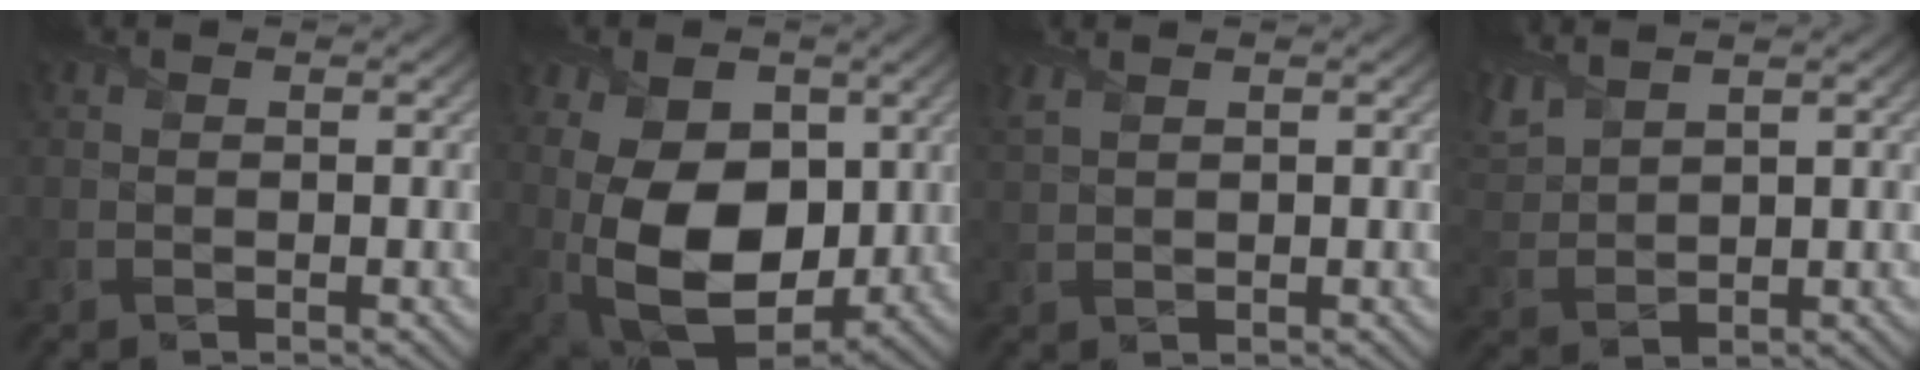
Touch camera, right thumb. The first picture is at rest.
{"total": 16.3, "force": [1.1, 10.9, 12.1], "torque": [-0.226, -0.003, 0.025]}
{"total": 1.5, "force": [1.3, 0.3, 0.7], "torque": [-0.025, 0.005, 0.033]}
{"total": 5.6, "force": [4.5, 1.7, 2.9], "torque": [-0.093, 0.020, 0.094]}